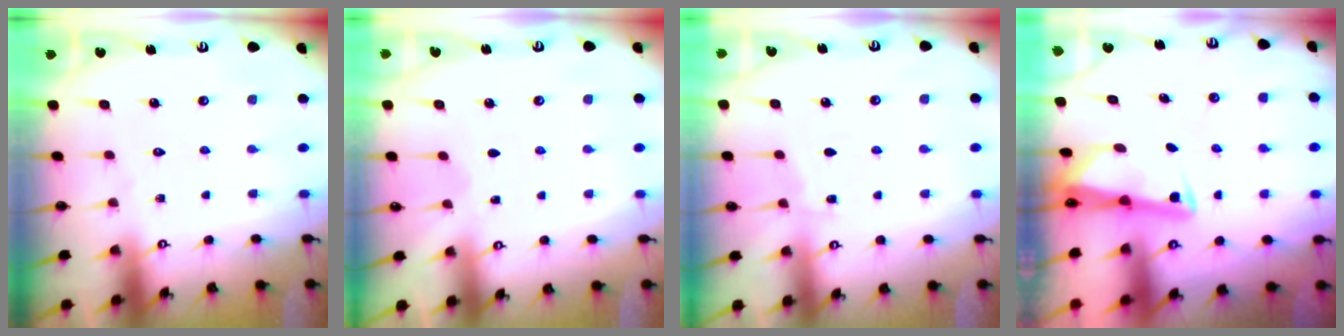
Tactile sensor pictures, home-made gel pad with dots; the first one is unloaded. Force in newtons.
{"total": 2.0, "press": 2.0, "slide": 0.3}
{"total": 3.9, "press": 3.9, "slide": 0.5}
{"total": 2.6, "press": 2.6, "slide": 0.3}